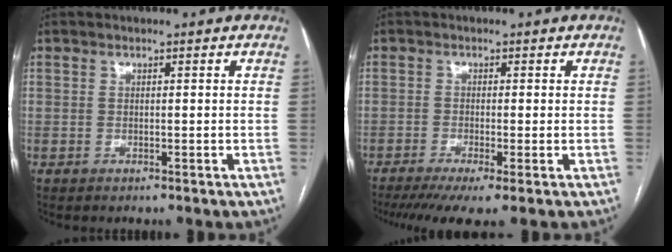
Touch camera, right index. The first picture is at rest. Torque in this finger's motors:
{"motor_torque": [0.99, -1.03, 0.48, 0.11]}